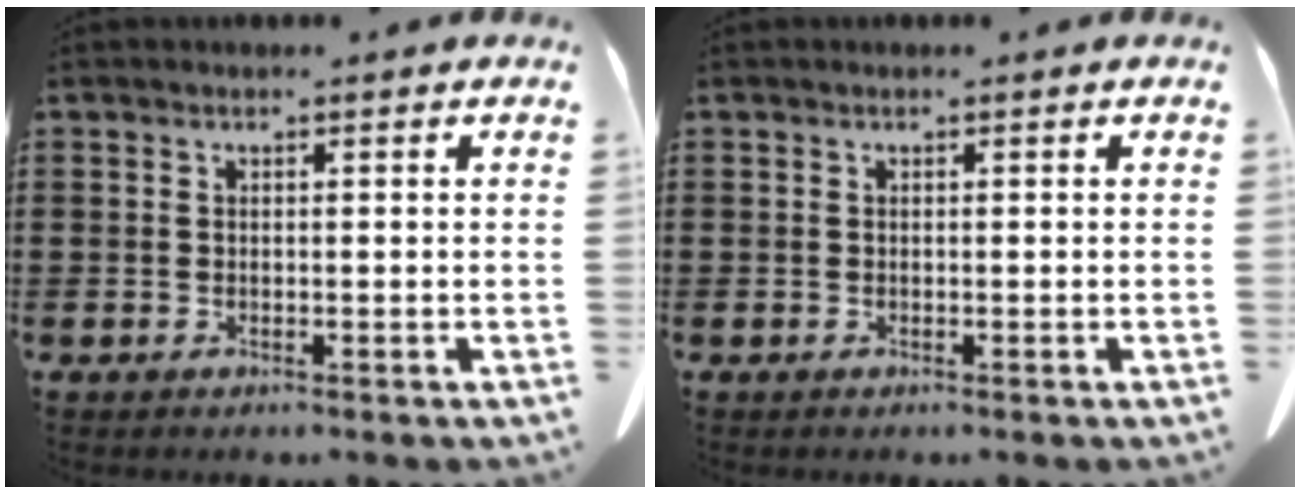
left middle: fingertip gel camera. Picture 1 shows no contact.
{"total": 0.0}